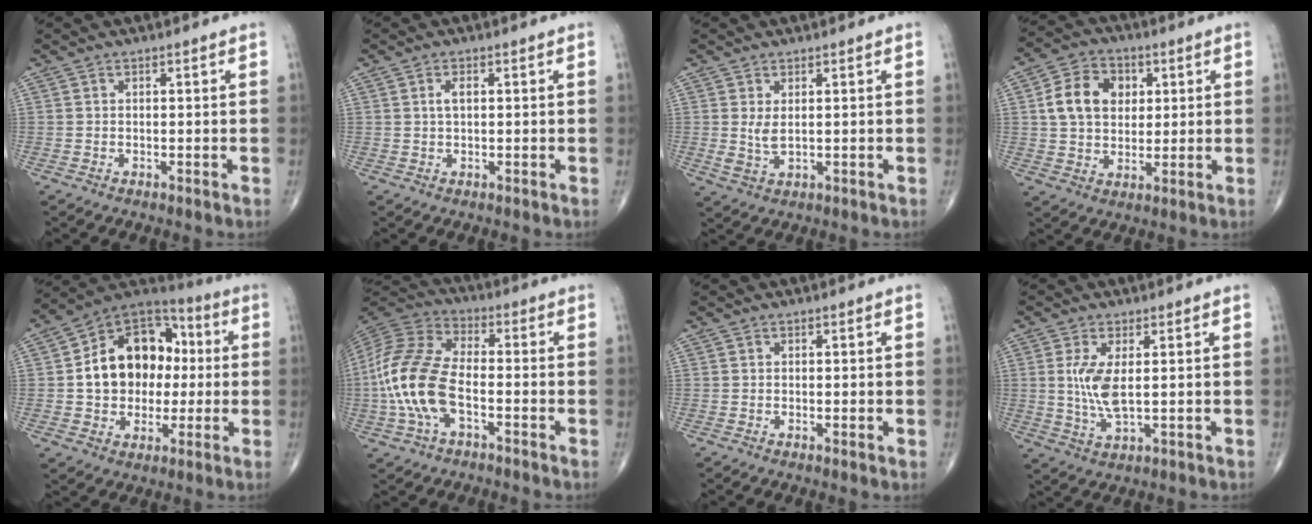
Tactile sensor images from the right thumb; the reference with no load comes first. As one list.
[{"total": 1.9, "force": [0.4, 0.9, 1.6], "torque": [-0.032, 0.004, 0.009]}, {"total": 3.2, "force": [0.6, 1.5, 2.7], "torque": [-0.056, -0.010, 0.020]}, {"total": 11.6, "force": [2.6, 8.9, 6.9], "torque": [-0.093, 0.002, 0.043]}, {"total": 18.0, "force": [1.0, 13.7, 11.7], "torque": [-0.140, 0.032, 0.013]}, {"total": 16.2, "force": [-3.4, 8.2, 13.6], "torque": [-0.302, 0.029, -0.069]}, {"total": 0.8, "force": [0.0, 0.2, 0.8], "torque": [-0.016, -0.004, -0.001]}, {"total": 6.8, "force": [0.9, 2.4, 6.2], "torque": [-0.140, -0.016, 0.023]}]